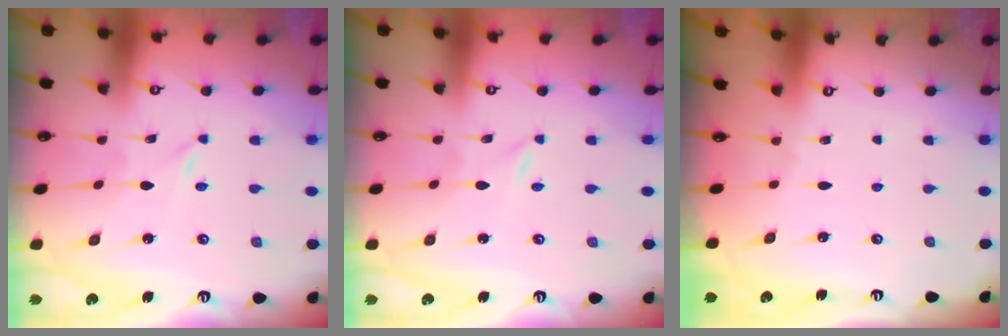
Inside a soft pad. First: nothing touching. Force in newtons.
{"total": 0.0}
{"total": 0.0}